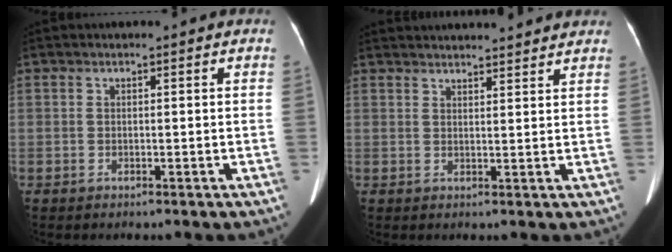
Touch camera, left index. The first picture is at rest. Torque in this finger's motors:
{"motor_torque": [0.44, -1.70, 0.44, 0.01]}